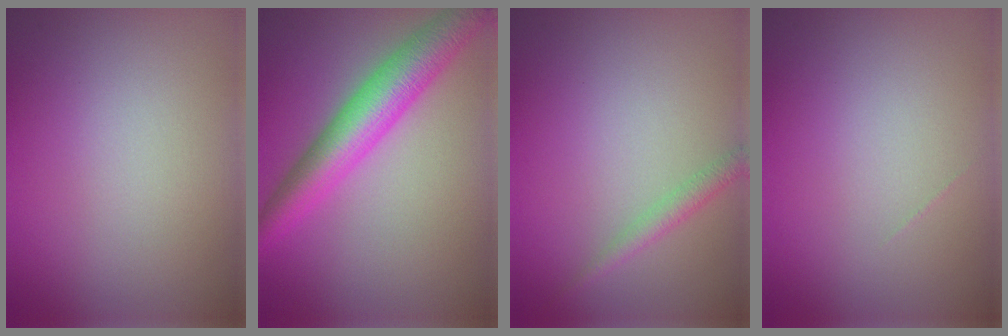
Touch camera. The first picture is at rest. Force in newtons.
{"total": 6.3, "press": 6.3, "slide": 0.2}
{"total": 1.5, "press": 1.5, "slide": 0.0}
{"total": 0.0}